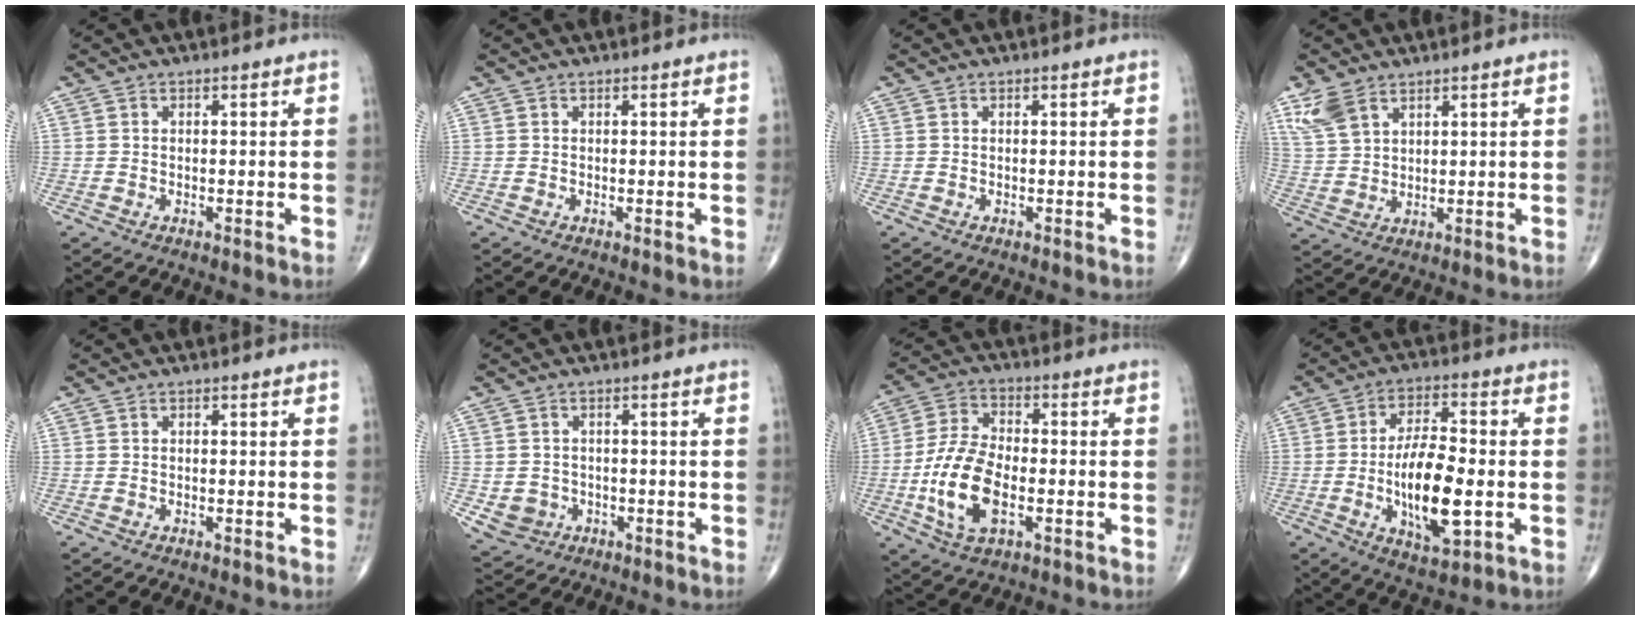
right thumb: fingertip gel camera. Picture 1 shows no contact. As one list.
[{"total": 0.0}, {"total": 0.0}, {"total": 6.2, "force": [4.2, 3.3, 3.1], "torque": [-0.064, -0.010, 0.096]}, {"total": 0.0}, {"total": 4.9, "force": [-1.1, 4.6, 1.3], "torque": [-0.010, 0.006, -0.010]}, {"total": 13.3, "force": [-3.0, 7.0, 10.9], "torque": [-0.218, 0.010, -0.056]}, {"total": 14.2, "force": [-2.3, 5.5, 12.9], "torque": [-0.221, 0.002, -0.037]}]